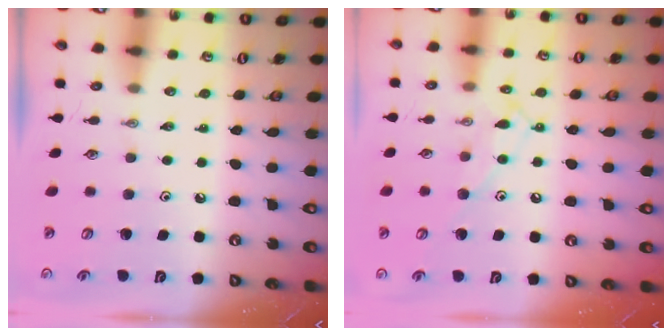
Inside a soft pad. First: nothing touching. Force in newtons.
{"total": 10.7, "press": 10.7, "slide": 0.8}